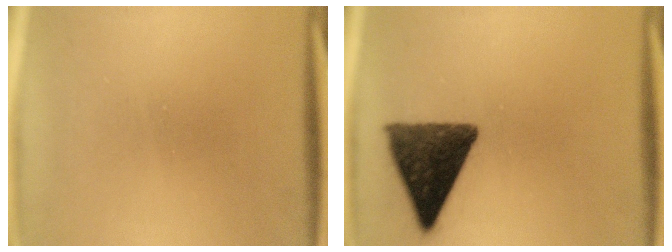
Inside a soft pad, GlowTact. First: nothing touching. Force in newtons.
{"total": 12.6}